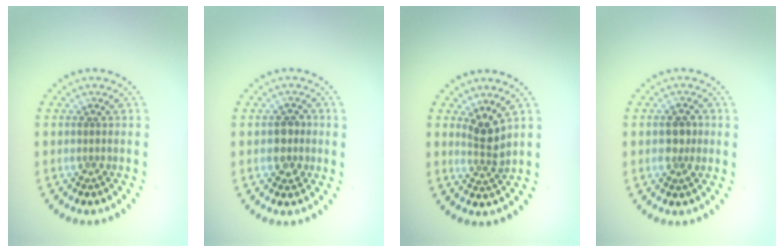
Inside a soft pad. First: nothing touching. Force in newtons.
{"total": 2.1, "press": 2.1, "slide": 0.4}
{"total": 2.3, "press": 1.7, "slide": 1.5}
{"total": 2.1, "press": 2.1, "slide": 0.2}